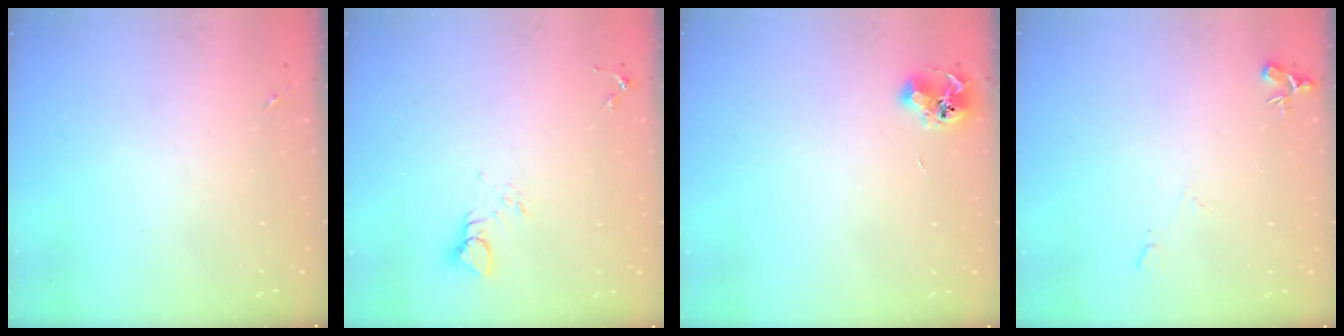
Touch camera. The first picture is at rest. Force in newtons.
{"total": 4.0, "press": 4.0, "slide": 0.3}
{"total": 6.8, "press": 6.8, "slide": 0.9}
{"total": 6.9, "press": 6.9, "slide": 0.7}